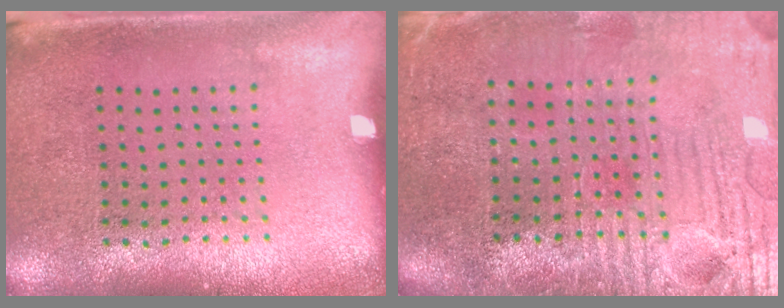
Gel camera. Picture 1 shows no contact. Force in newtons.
{"total": 4.0, "press": 3.7, "slide": 1.5}